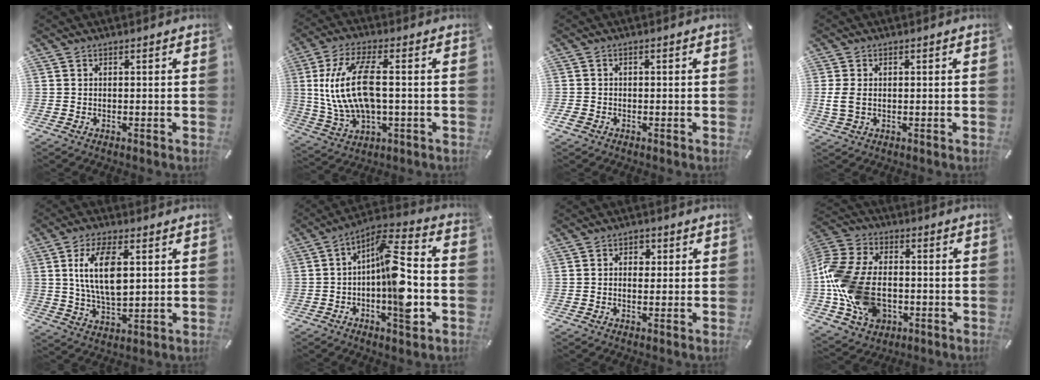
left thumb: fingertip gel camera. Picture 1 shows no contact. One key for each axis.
{"total": 15.1, "fx": 1.2, "fy": 6.9, "fz": 13.3, "tx": -0.287, "ty": -0.005, "tz": 0.019}
{"total": 1.5, "fx": -0.7, "fy": 1.2, "fz": 0.6, "tx": -0.011, "ty": 0.003, "tz": -0.015}
{"total": 4.0, "fx": 0.2, "fy": 2.7, "fz": 2.9, "tx": -0.071, "ty": 0.001, "tz": 0.001}
{"total": 12.2, "fx": 3.0, "fy": 5.8, "fz": 10.3, "tx": -0.211, "ty": -0.005, "tz": 0.046}
{"total": 15.9, "fx": -3.2, "fy": 5.6, "fz": 14.5, "tx": -0.234, "ty": -0.001, "tz": -0.059}
{"total": 2.9, "fx": 0.1, "fy": 2.3, "fz": 1.8, "tx": -0.014, "ty": -0.003, "tz": -0.006}
{"total": 19.4, "fx": -3.4, "fy": 14.3, "fz": 12.7, "tx": -0.282, "ty": 0.024, "tz": -0.053}